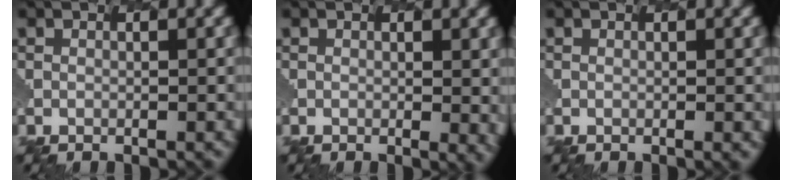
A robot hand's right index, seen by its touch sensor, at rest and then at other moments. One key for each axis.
{"total": 1.8, "fx": 0.0, "fy": 0.5, "fz": 1.7, "tx": -0.037, "ty": -0.017, "tz": 0.004}
{"total": 1.0, "fx": -0.2, "fy": 0.3, "fz": 0.9, "tx": -0.014, "ty": 0.002, "tz": 0.000}